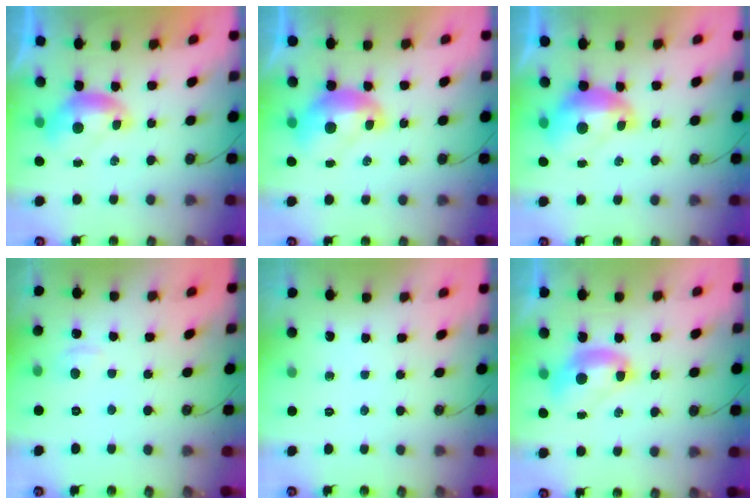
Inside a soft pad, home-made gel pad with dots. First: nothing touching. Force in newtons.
{"total": 2.6, "press": 2.5, "slide": 0.7}
{"total": 2.4, "press": 2.3, "slide": 0.7}
{"total": 3.0, "press": 2.9, "slide": 0.5}
{"total": 0.0}
{"total": 2.7, "press": 2.7, "slide": 0.1}